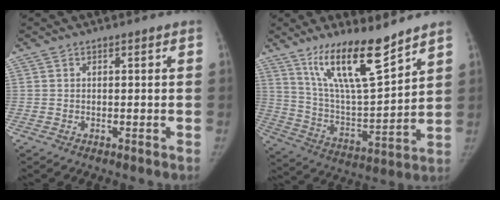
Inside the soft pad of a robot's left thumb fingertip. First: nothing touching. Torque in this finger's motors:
{"motor_torque": [1.06, -0.50, 1.46, -1.32, 0.48]}